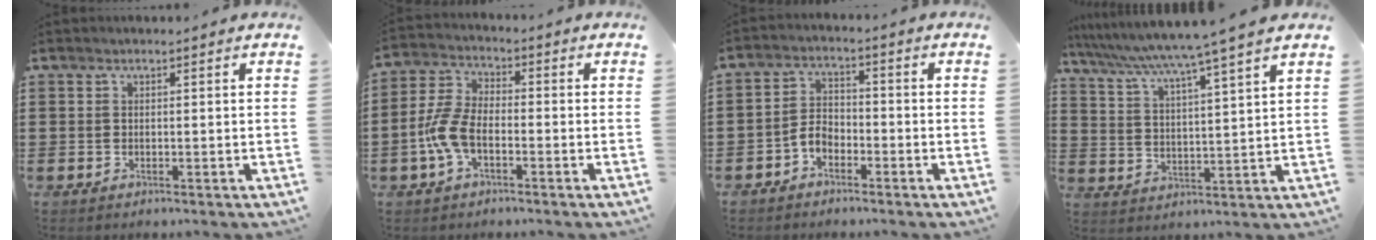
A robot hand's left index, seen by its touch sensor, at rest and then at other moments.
{"total": 6.7, "force": [-2.3, 3.5, 5.3], "torque": [-0.137, -0.002, -0.051]}
{"total": 3.5, "force": [-2.3, 1.9, 1.9], "torque": [-0.051, 0.004, -0.050]}
{"total": 5.8, "force": [4.9, -1.8, 2.6], "torque": [-0.072, -0.042, 0.075]}